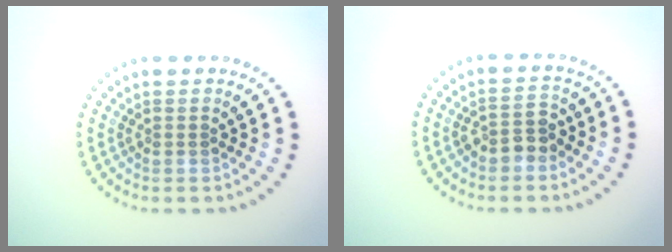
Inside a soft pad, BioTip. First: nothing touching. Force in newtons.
{"total": 2.4, "press": 2.3, "slide": 0.7}